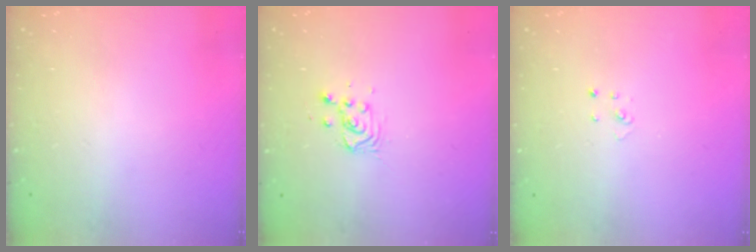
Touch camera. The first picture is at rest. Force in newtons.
{"total": 3.6, "press": 3.6, "slide": 0.1}
{"total": 1.9, "press": 1.9, "slide": 0.2}